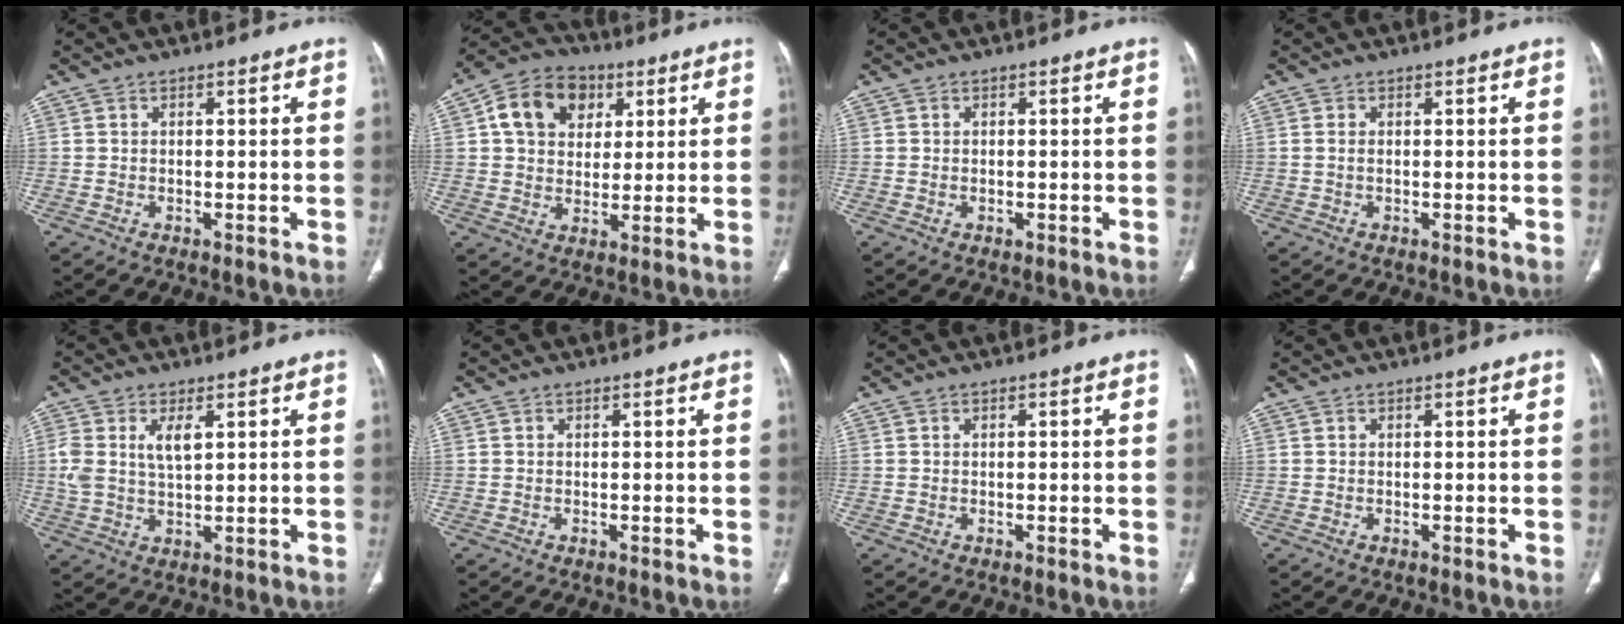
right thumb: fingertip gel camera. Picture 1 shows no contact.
{"total": 12.7, "force": [4.2, 9.8, 6.9], "torque": [-0.093, 0.000, 0.064]}
{"total": 0.6, "force": [-0.1, 0.4, 0.4], "torque": [-0.010, -0.001, 0.000]}
{"total": 0.7, "force": [0.0, 0.3, 0.7], "torque": [-0.021, 0.001, 0.002]}
{"total": 6.1, "force": [1.9, 2.9, 5.1], "torque": [-0.108, -0.001, 0.043]}
{"total": 0.0}
{"total": 0.0}
{"total": 0.0}